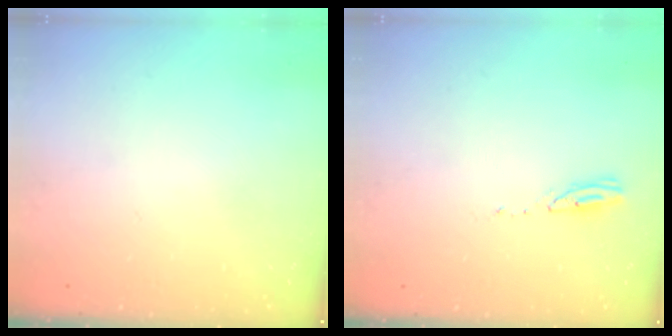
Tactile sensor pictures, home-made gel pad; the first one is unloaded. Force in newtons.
{"total": 3.1, "press": 3.1, "slide": 0.3}